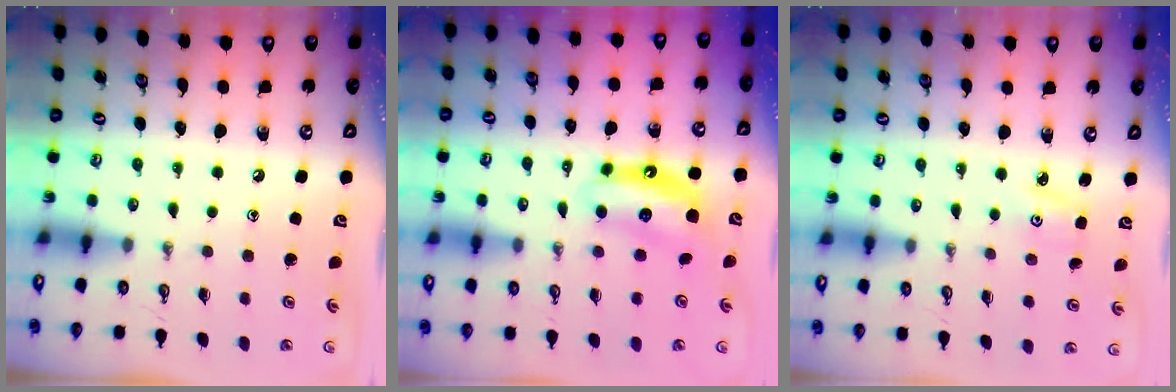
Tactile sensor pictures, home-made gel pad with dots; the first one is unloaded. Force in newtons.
{"total": 7.9, "press": 7.9, "slide": 0.4}
{"total": 2.6, "press": 2.6, "slide": 0.4}